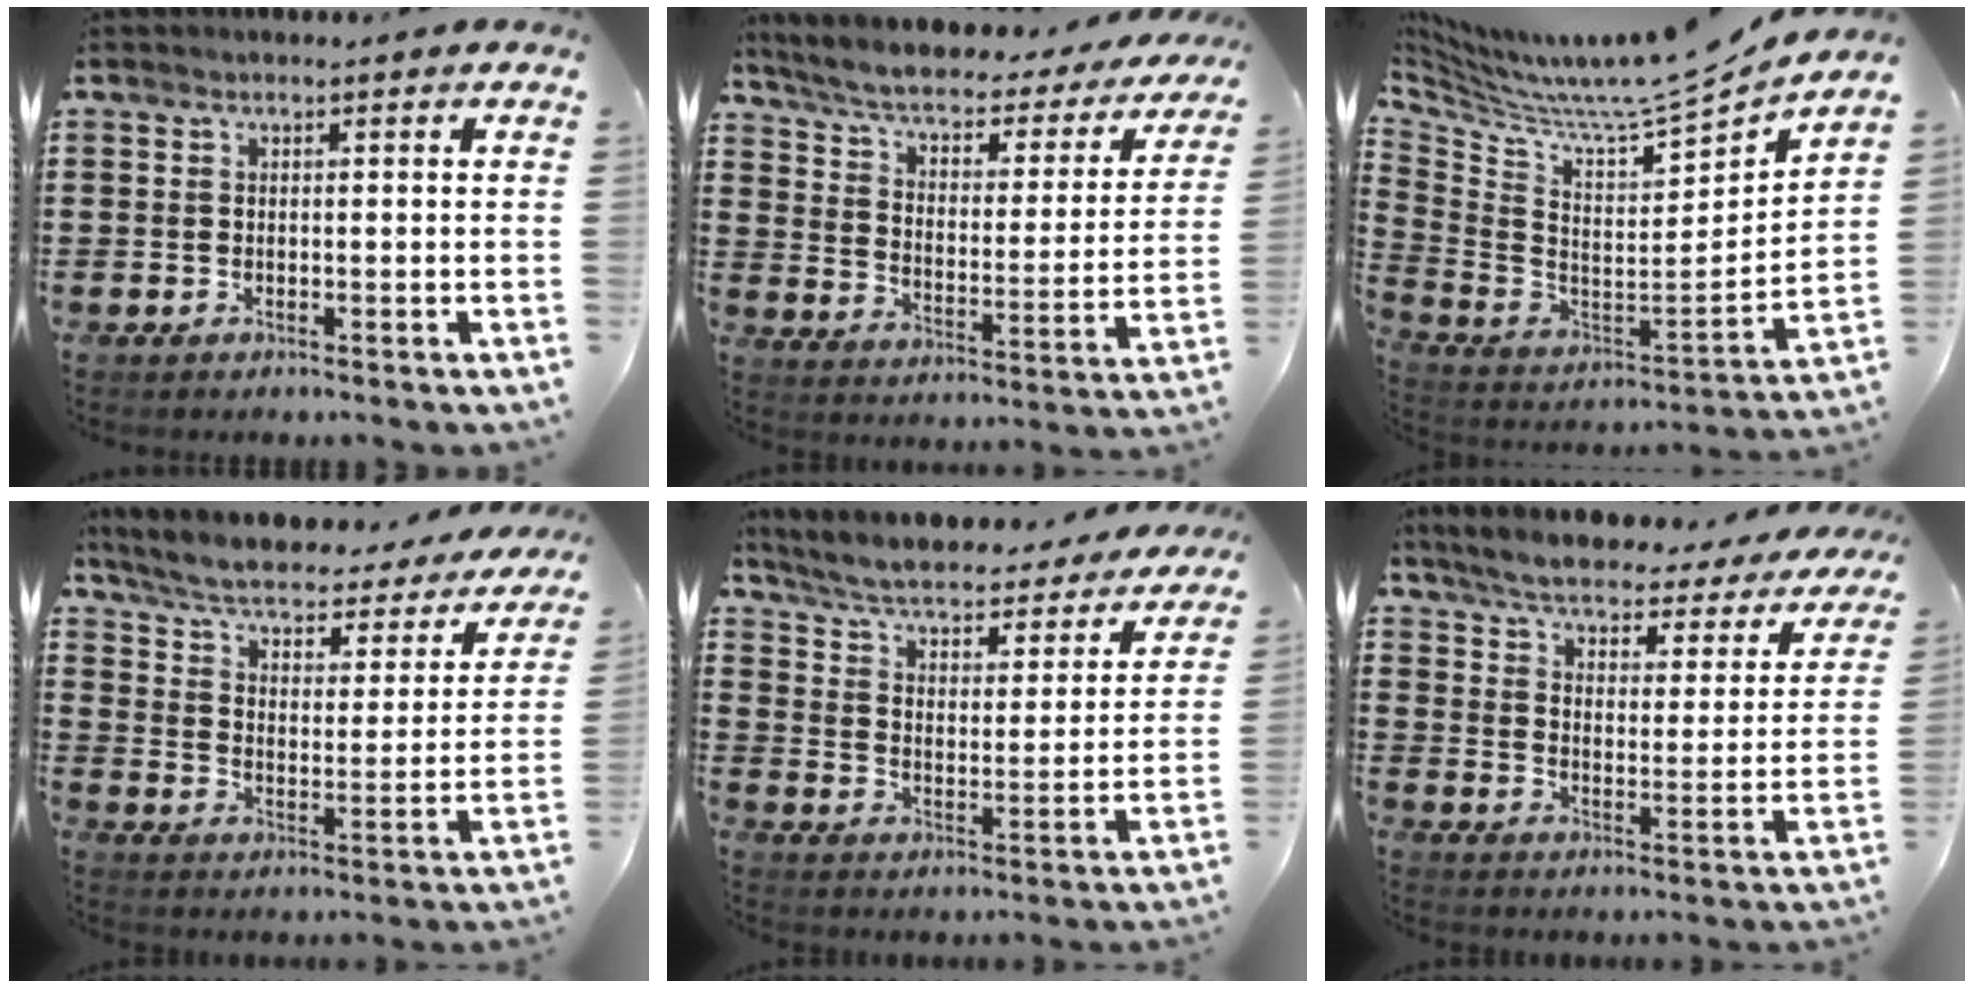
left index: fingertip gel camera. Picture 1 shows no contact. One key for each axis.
{"total": 4.4, "fx": 3.1, "fy": 1.4, "fz": 2.9, "tx": -0.071, "ty": -0.026, "tz": 0.043}
{"total": 7.3, "fx": 6.8, "fy": -0.7, "fz": 2.7, "tx": -0.080, "ty": -0.072, "tz": 0.100}
{"total": 4.3, "fx": 3.3, "fy": 1.1, "fz": 2.6, "tx": -0.068, "ty": -0.029, "tz": 0.048}
{"total": 4.4, "fx": 3.9, "fy": 0.5, "fz": 2.0, "tx": -0.060, "ty": -0.036, "tz": 0.058}
{"total": 4.0, "fx": 3.7, "fy": 0.6, "fz": 1.5, "tx": -0.053, "ty": -0.029, "tz": 0.055}